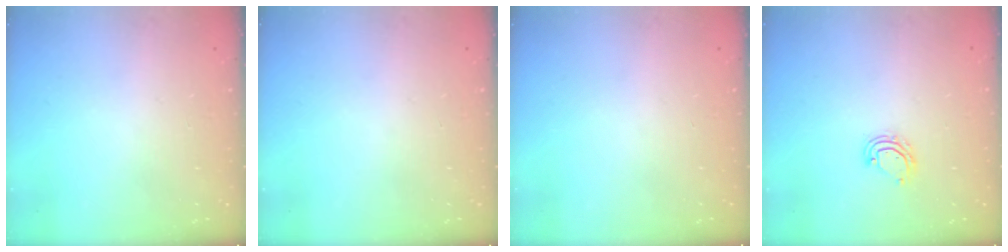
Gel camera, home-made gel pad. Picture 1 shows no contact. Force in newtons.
{"total": 0.0}
{"total": 0.0}
{"total": 5.2, "press": 5.2, "slide": 0.4}